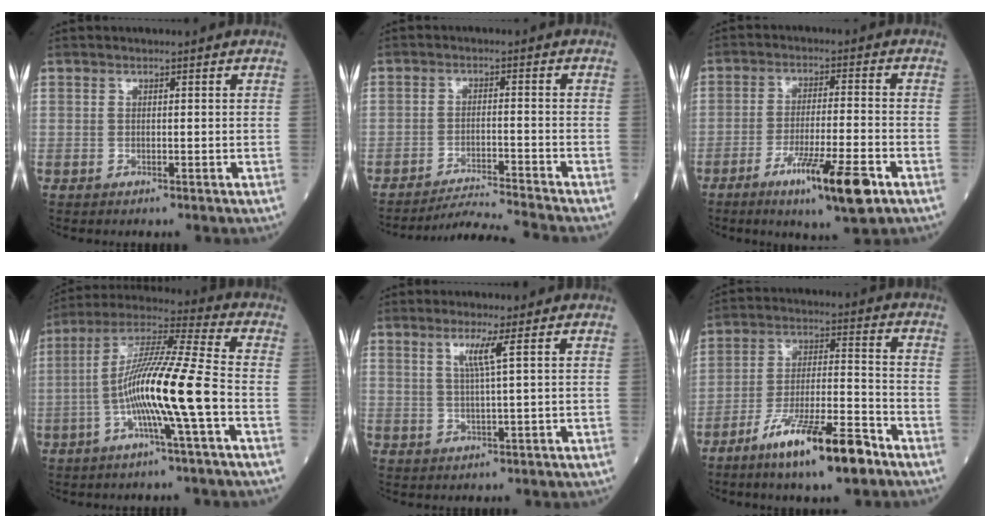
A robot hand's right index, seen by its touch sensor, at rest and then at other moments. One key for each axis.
{"total": 8.0, "fx": -7.4, "fy": -3.0, "fz": 0.7, "tx": -0.010, "ty": -0.009, "tz": -0.129}
{"total": 10.9, "fx": -5.9, "fy": 0.4, "fz": 9.1, "tx": -0.153, "ty": -0.022, "tz": -0.096}
{"total": 14.3, "fx": -3.7, "fy": -0.7, "fz": 13.8, "tx": -0.259, "ty": 0.009, "tz": -0.078}
{"total": 3.4, "fx": 1.4, "fy": -0.9, "fz": 2.9, "tx": -0.060, "ty": -0.004, "tz": 0.029}
{"total": 13.4, "fx": -8.7, "fy": 1.7, "fz": 10.0, "tx": -0.178, "ty": -0.017, "tz": -0.152}